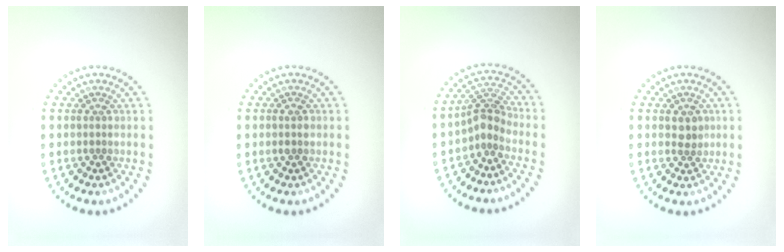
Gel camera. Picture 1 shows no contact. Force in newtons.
{"total": 1.2, "press": 1.2, "slide": 0.2}
{"total": 2.8, "press": 2.1, "slide": 1.8}
{"total": 1.6, "press": 1.5, "slide": 0.5}